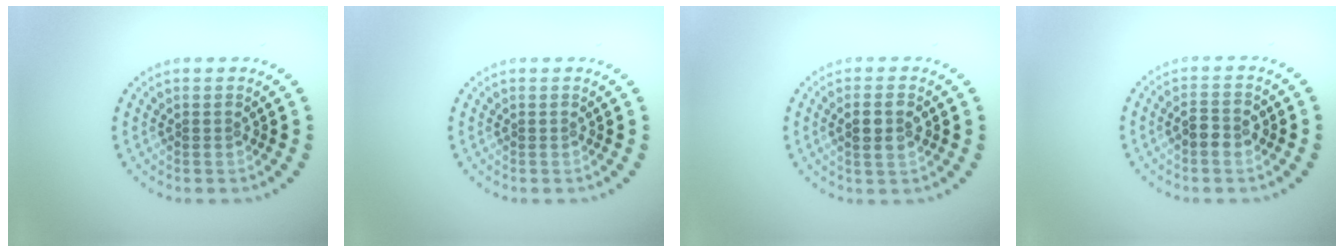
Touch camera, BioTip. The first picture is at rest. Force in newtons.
{"total": 0.0}
{"total": 2.6, "press": 2.5, "slide": 0.6}
{"total": 2.1, "press": 2.1, "slide": 0.3}